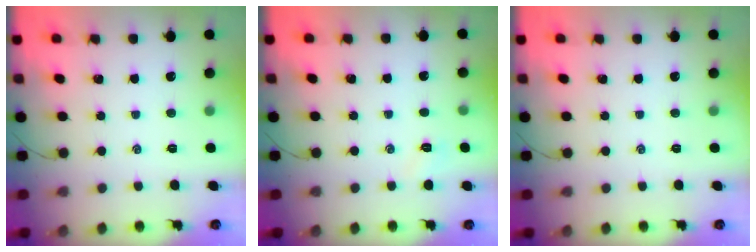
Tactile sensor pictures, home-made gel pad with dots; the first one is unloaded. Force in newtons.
{"total": 2.7, "press": 2.6, "slide": 0.7}
{"total": 0.0}